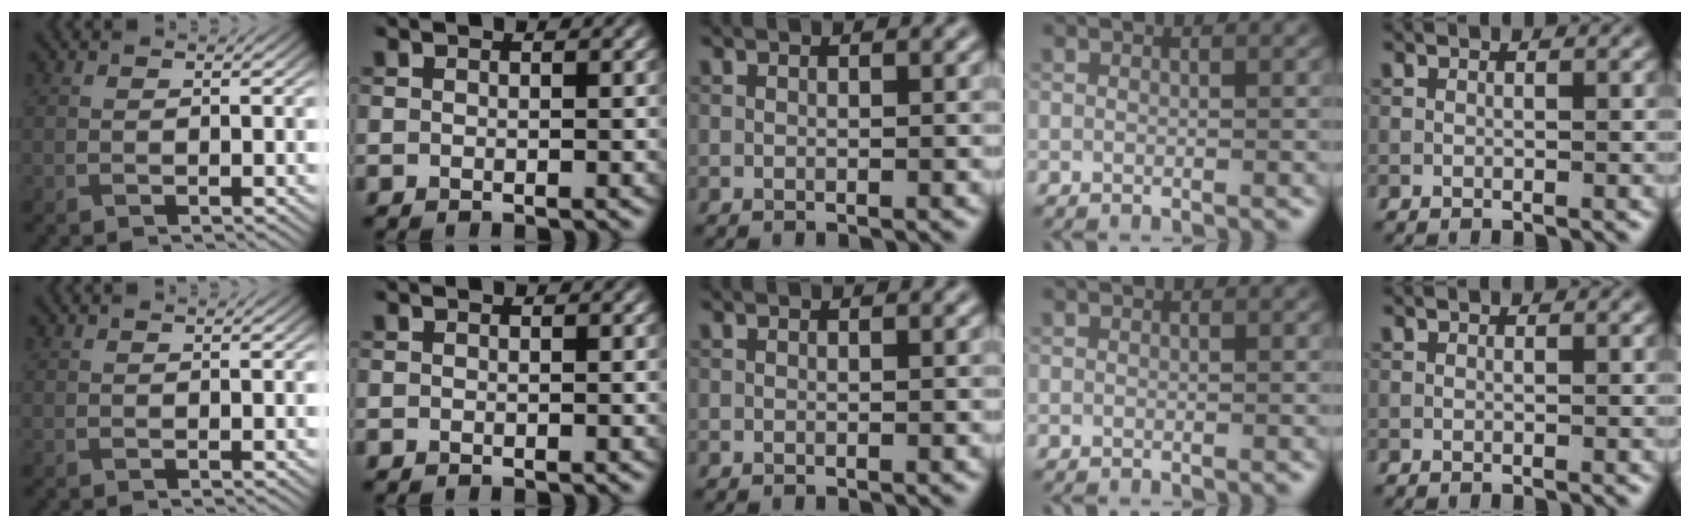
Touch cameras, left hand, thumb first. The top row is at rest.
{}